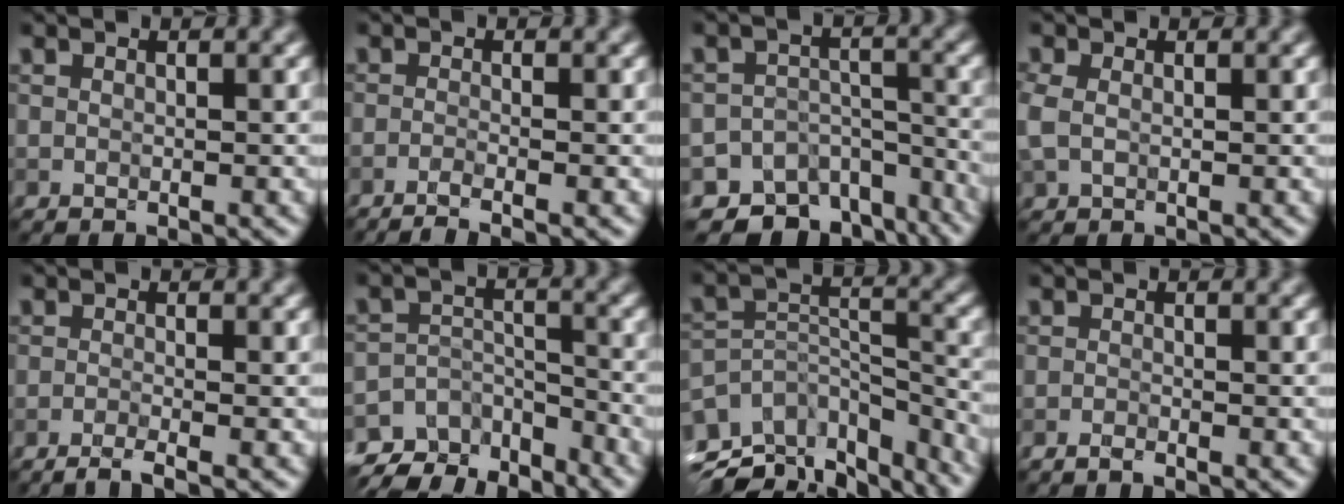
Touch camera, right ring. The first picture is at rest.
{"total": 2.2, "force": [-1.6, 0.3, 1.5], "torque": [-0.030, 0.001, -0.040]}
{"total": 9.0, "force": [-6.9, 5.6, 1.6], "torque": [0.001, 0.001, -0.086]}
{"total": 1.7, "force": [-0.1, 1.4, 1.1], "torque": [-0.034, 0.002, -0.008]}
{"total": 2.4, "force": [-1.7, 0.3, 1.7], "torque": [-0.030, 0.001, -0.041]}
{"total": 7.9, "force": [-6.6, 3.5, 2.7], "torque": [-0.035, 0.002, -0.107]}
{"total": 9.7, "force": [-7.7, 4.3, 4.2], "torque": [-0.089, 0.015, -0.102]}
{"total": 1.0, "force": [-0.9, 0.0, 0.4], "torque": [-0.013, 0.001, -0.020]}